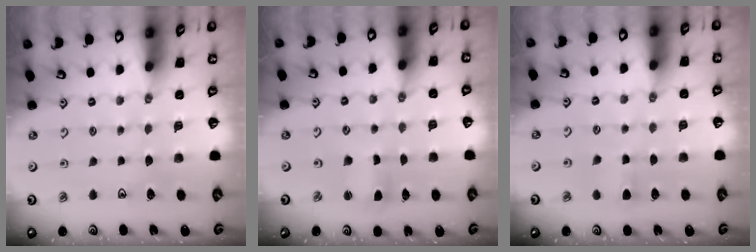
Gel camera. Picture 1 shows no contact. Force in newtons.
{"total": 2.5, "press": 2.5, "slide": 0.3}
{"total": 5.8, "press": 5.8, "slide": 0.5}